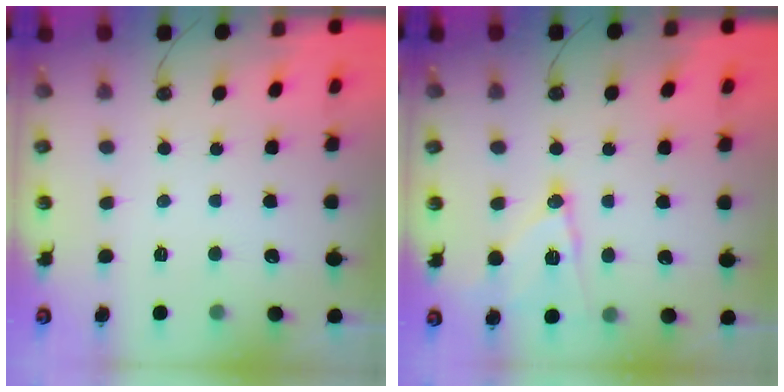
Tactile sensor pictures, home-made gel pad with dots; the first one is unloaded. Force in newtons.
{"total": 12.1, "press": 11.9, "slide": 2.0}